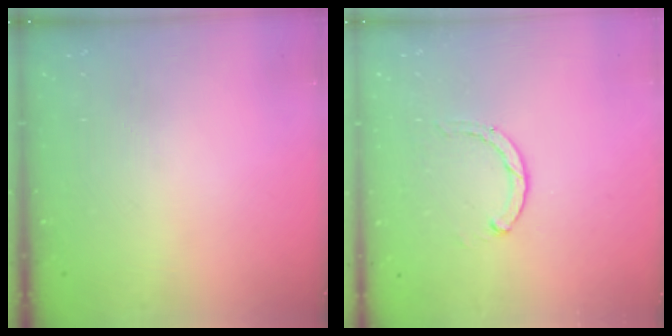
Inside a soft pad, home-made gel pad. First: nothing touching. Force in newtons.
{"total": 2.8, "press": 2.8, "slide": 0.5}